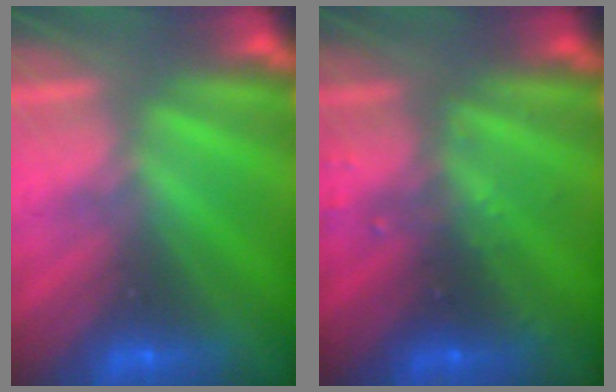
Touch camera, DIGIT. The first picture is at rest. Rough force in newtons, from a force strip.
{"total": 2.9}